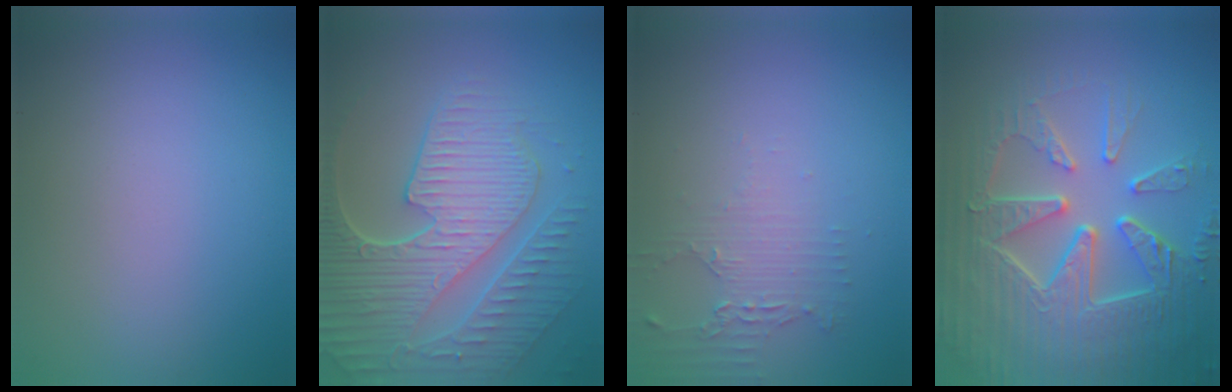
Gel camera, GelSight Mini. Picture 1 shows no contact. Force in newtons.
{"total": 9.3, "press": 6.3, "slide": 6.8}
{"total": 2.1, "press": 1.6, "slide": 1.4}
{"total": 9.2, "press": 6.6, "slide": 6.4}